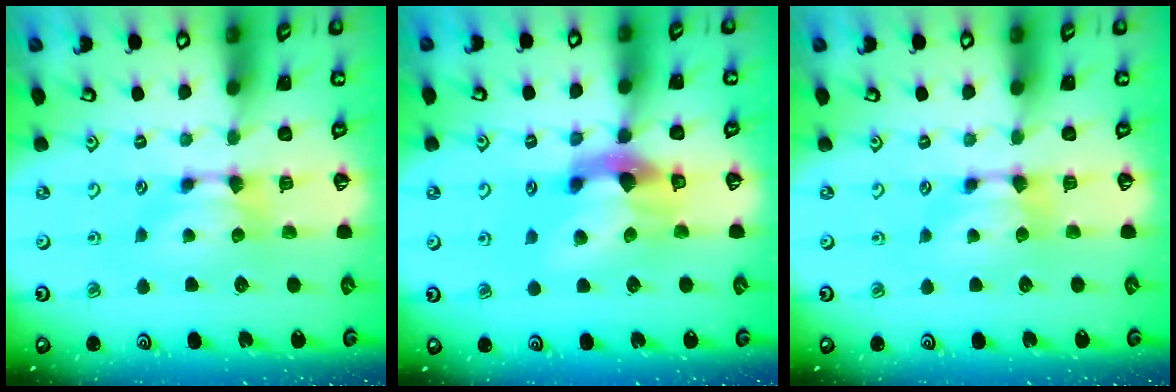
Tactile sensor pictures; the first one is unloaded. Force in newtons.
{"total": 6.3, "press": 5.9, "slide": 2.2}
{"total": 0.0}